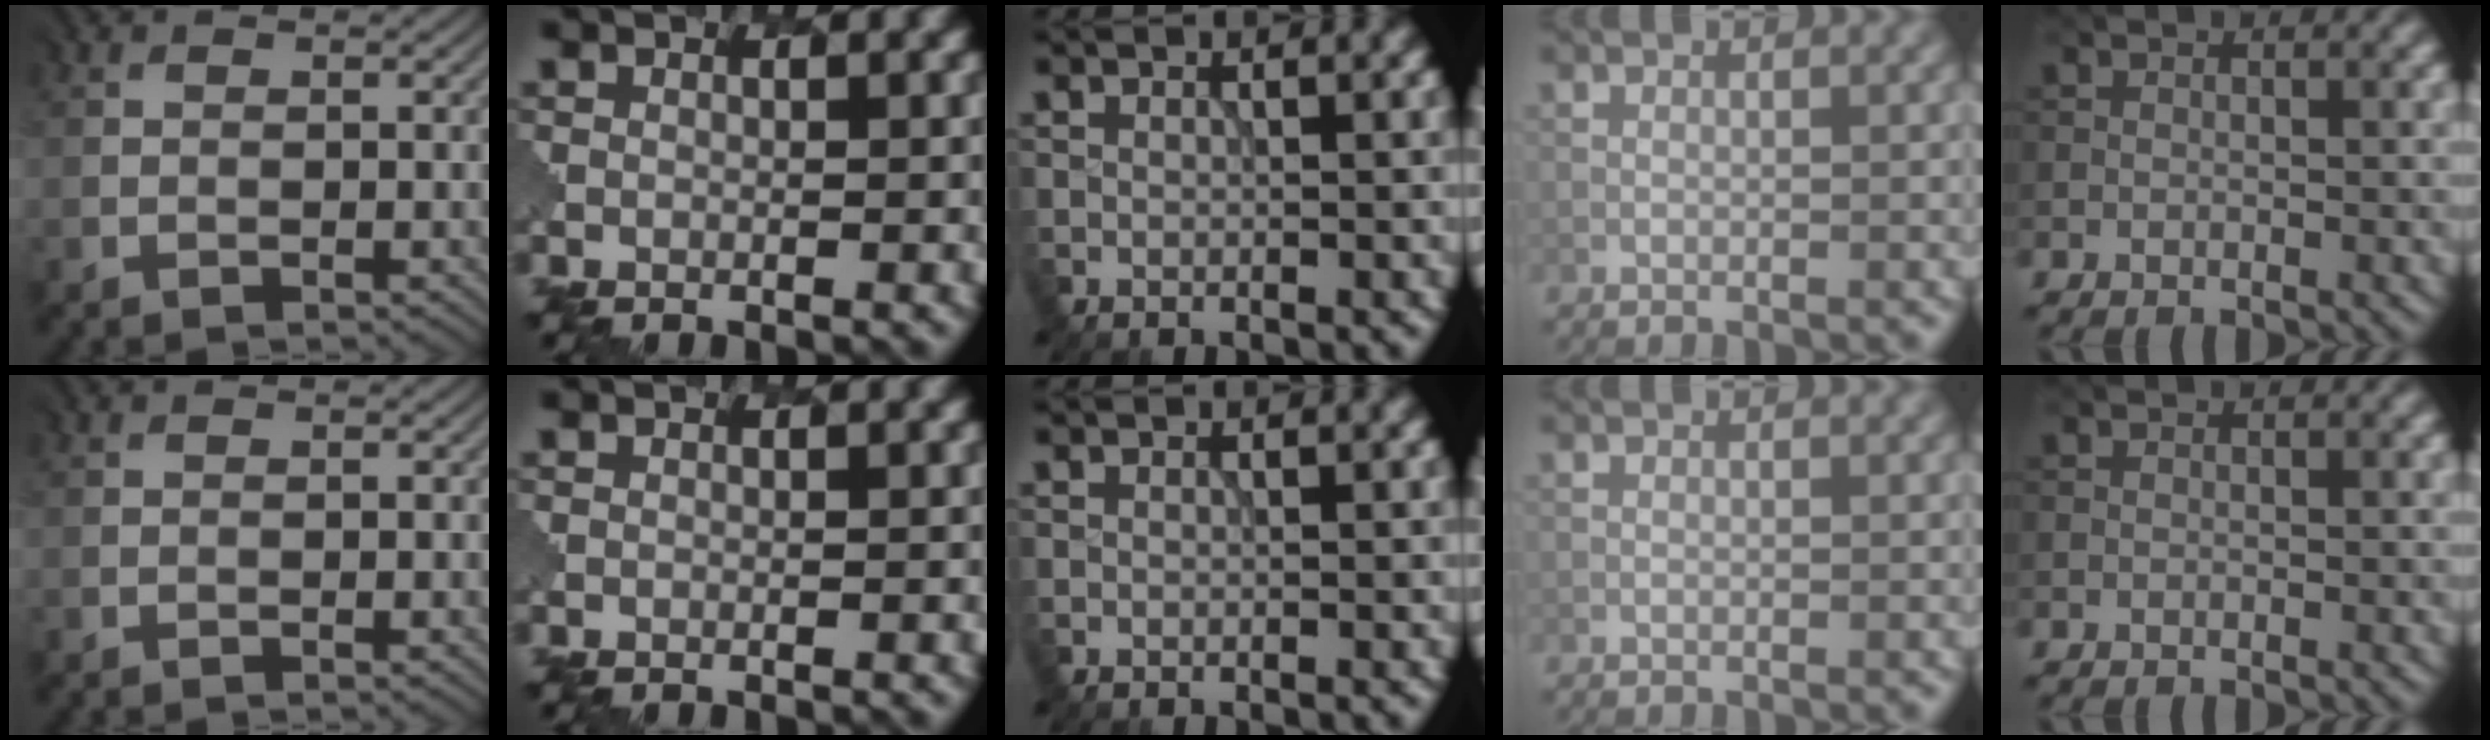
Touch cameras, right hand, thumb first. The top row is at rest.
{}